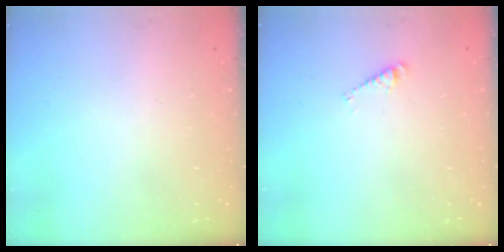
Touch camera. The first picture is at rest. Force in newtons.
{"total": 3.2, "press": 3.2, "slide": 0.3}